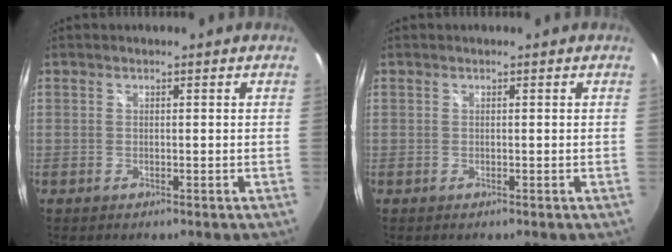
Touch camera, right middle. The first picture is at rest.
{"total": 0.0}